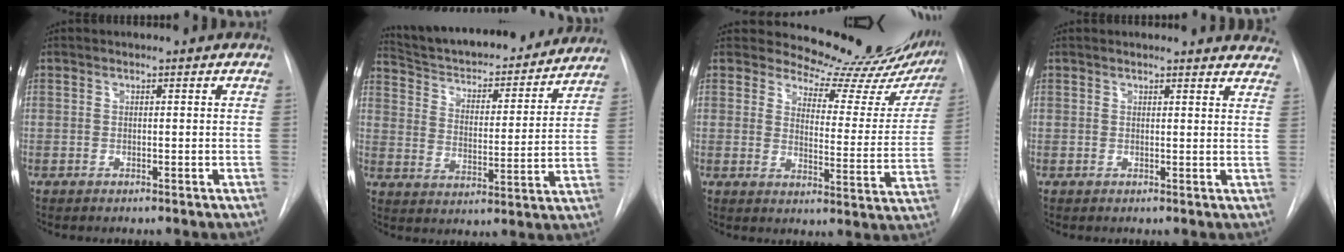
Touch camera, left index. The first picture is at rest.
{"total": 24.4, "force": [22.3, 5.4, 8.4], "torque": [-0.132, -0.012, 0.307]}
{"total": 16.9, "force": [15.8, 4.7, 3.9], "torque": [-0.029, -0.066, 0.168]}
{"total": 11.3, "force": [11.0, 2.1, 1.9], "torque": [0.008, -0.031, 0.090]}